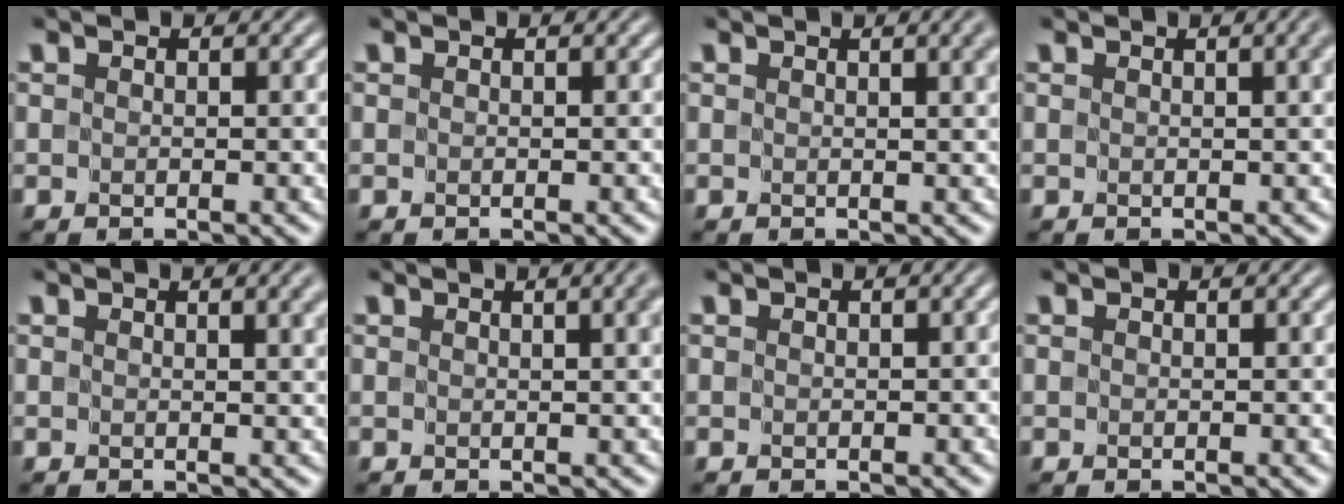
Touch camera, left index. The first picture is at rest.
{"total": 0.0}
{"total": 3.1, "force": [1.4, 1.0, 2.6], "torque": [-0.014, 0.007, 0.008]}
{"total": 2.3, "force": [0.9, 0.6, 2.0], "torque": [-0.013, 0.005, 0.007]}
{"total": 2.7, "force": [1.4, 0.8, 2.2], "torque": [-0.015, 0.001, 0.015]}
{"total": 4.2, "force": [1.7, 1.6, 3.4], "torque": [-0.020, 0.016, -0.001]}
{"total": 0.0}
{"total": 0.0}